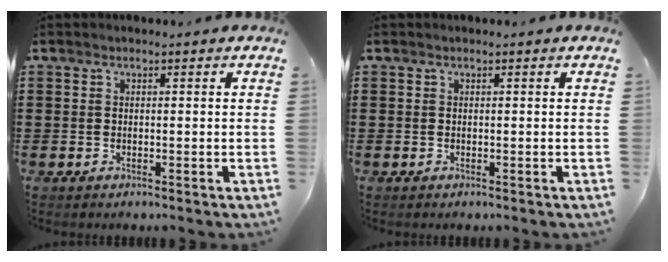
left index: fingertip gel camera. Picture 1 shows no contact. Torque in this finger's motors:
{"motor_torque": [0.00, 0.00, 0.00, 0.00]}